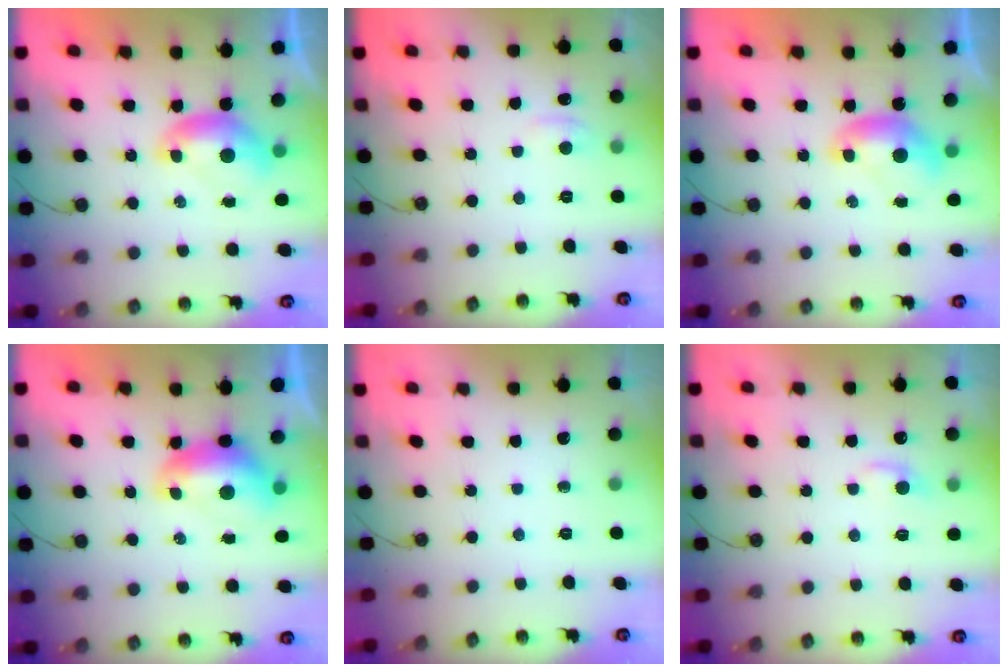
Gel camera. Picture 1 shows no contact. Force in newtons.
{"total": 1.1, "press": 0.5, "slide": 0.9}
{"total": 0.0}
{"total": 1.5, "press": 1.4, "slide": 0.6}
{"total": 0.0}
{"total": 1.4, "press": 1.4, "slide": 0.5}